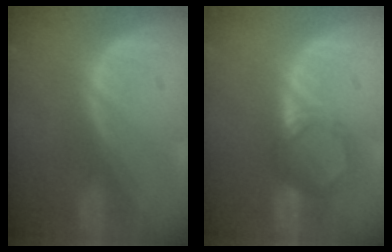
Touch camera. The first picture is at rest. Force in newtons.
{"total": 4.1, "press": 3.8, "slide": 1.6}